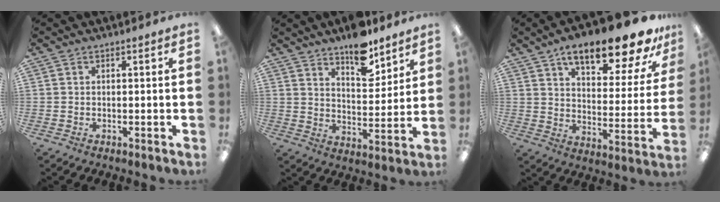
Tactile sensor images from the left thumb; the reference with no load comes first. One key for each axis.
{"total": 11.2, "fx": 9.0, "fy": 4.3, "fz": 5.1, "tx": -0.062, "ty": -0.059, "tz": 0.158}
{"total": 17.9, "fx": 13.2, "fy": 5.7, "fz": 10.7, "tx": -0.161, "ty": -0.083, "tz": 0.217}